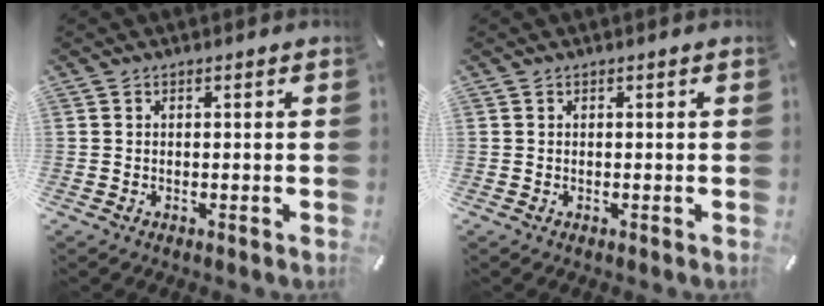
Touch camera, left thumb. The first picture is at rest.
{"total": 0.0}